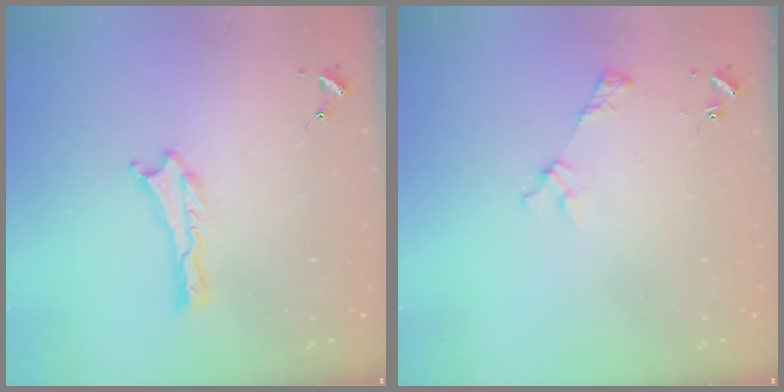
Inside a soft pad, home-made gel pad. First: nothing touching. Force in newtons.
{"total": 3.3, "press": 3.3, "slide": 0.3}